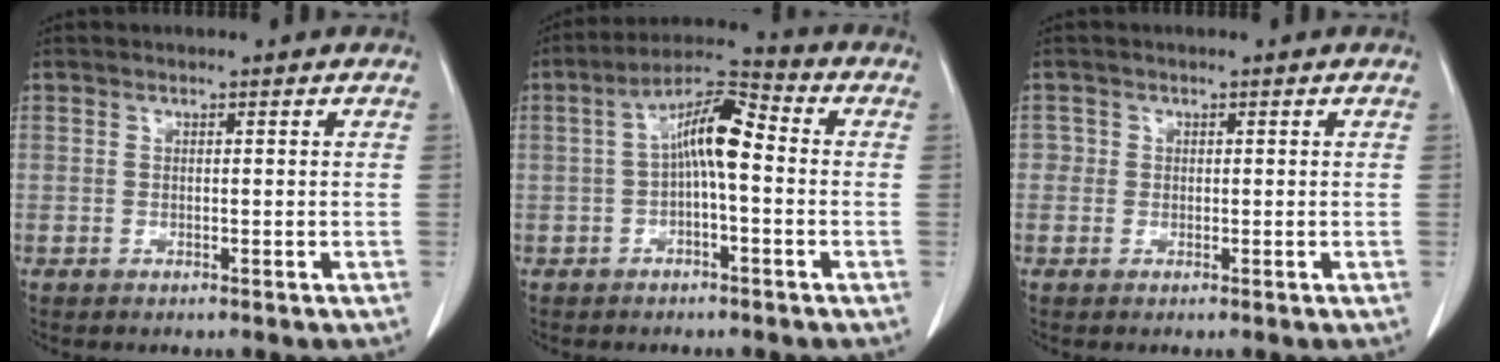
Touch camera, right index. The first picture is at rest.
{"total": 8.4, "force": [0.0, 2.2, 8.1], "torque": [-0.148, 0.032, -0.006]}
{"total": 1.3, "force": [0.1, 1.3, 0.0], "torque": [0.013, 0.005, -0.003]}